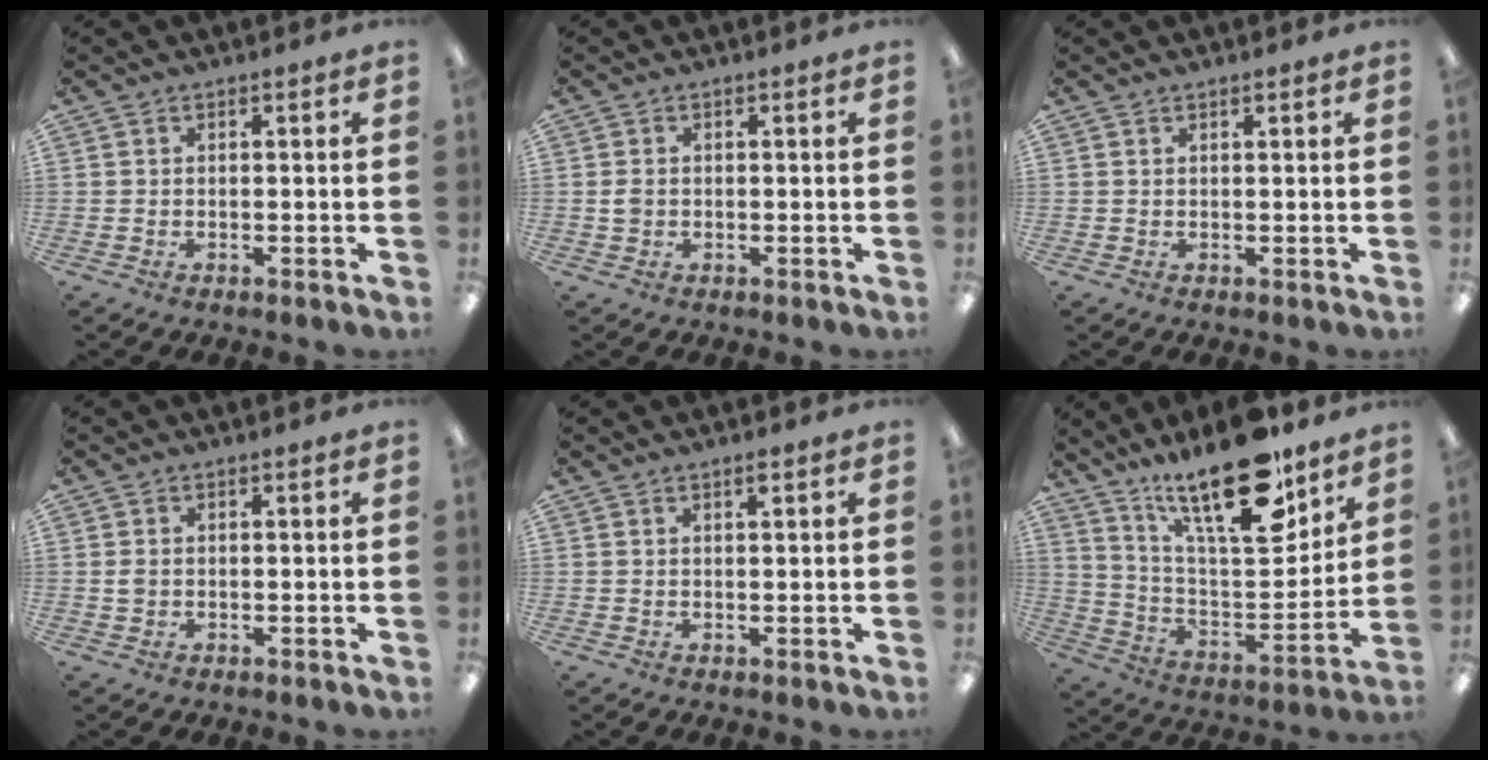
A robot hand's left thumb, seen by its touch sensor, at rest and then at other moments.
{"total": 1.6, "force": [-0.1, 1.2, 1.0], "torque": [-0.020, 0.002, -0.002]}
{"total": 0.8, "force": [0.7, 0.1, 0.4], "torque": [-0.008, 0.000, 0.012]}
{"total": 1.3, "force": [0.0, 0.9, 0.9], "torque": [-0.018, 0.003, 0.000]}
{"total": 1.4, "force": [1.1, 0.2, 0.9], "torque": [-0.020, 0.000, 0.018]}
{"total": 22.6, "force": [16.1, 7.4, 14.0], "torque": [-0.238, -0.104, 0.273]}